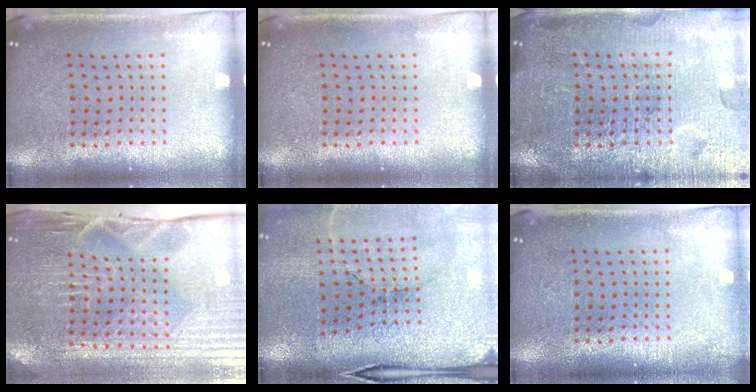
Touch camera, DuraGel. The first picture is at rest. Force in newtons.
{"total": 0.0}
{"total": 4.2, "press": 4.2, "slide": 0.4}
{"total": 3.9, "press": 3.9, "slide": 0.4}
{"total": 3.5, "press": 3.3, "slide": 1.1}
{"total": 0.9, "press": 0.9, "slide": 0.1}